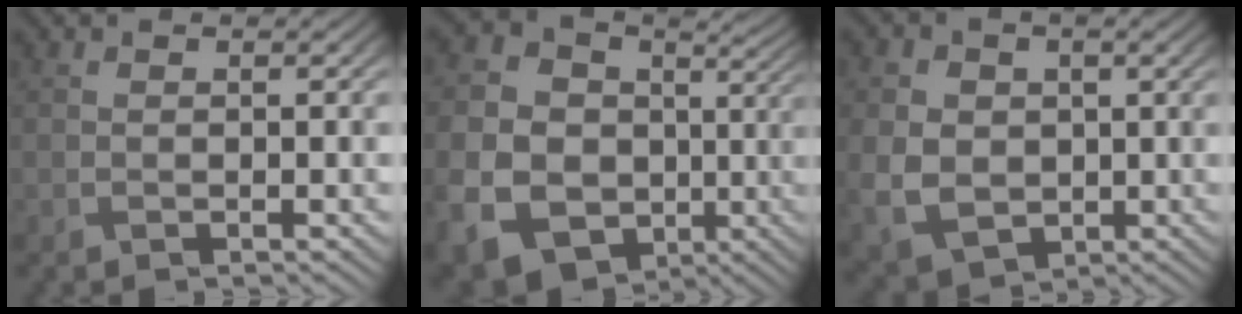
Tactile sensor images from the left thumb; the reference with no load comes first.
{"total": 16.0, "force": [-1.0, 14.0, 7.8], "torque": [-0.233, -0.042, 0.001]}
{"total": 7.6, "force": [0.1, 6.0, 4.7], "torque": [-0.127, -0.013, 0.008]}